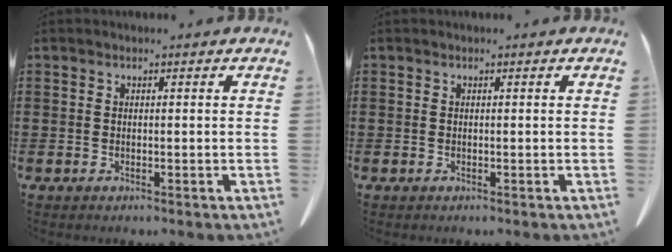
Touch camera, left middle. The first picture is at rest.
{"total": 0.0}